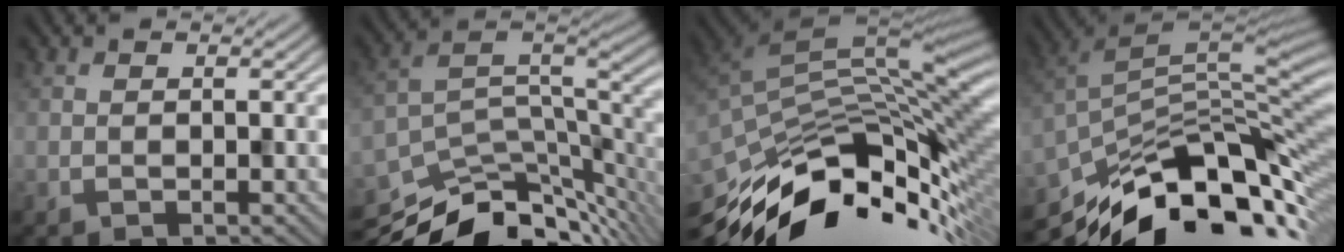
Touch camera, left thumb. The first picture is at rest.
{"total": 12.7, "force": [-9.3, 4.7, 7.3], "torque": [-0.140, -0.014, -0.146]}
{"total": 13.8, "force": [-6.8, 5.3, 10.8], "torque": [-0.227, -0.011, -0.125]}
{"total": 14.2, "force": [-7.6, 5.6, 10.6], "torque": [-0.214, -0.011, -0.132]}